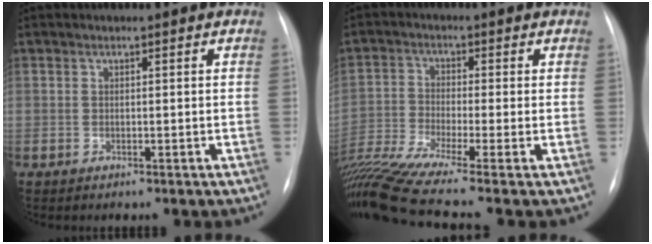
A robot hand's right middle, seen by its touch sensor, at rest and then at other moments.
{"total": 12.2, "force": [-9.3, -1.3, 7.7], "torque": [-0.153, -0.017, -0.169]}